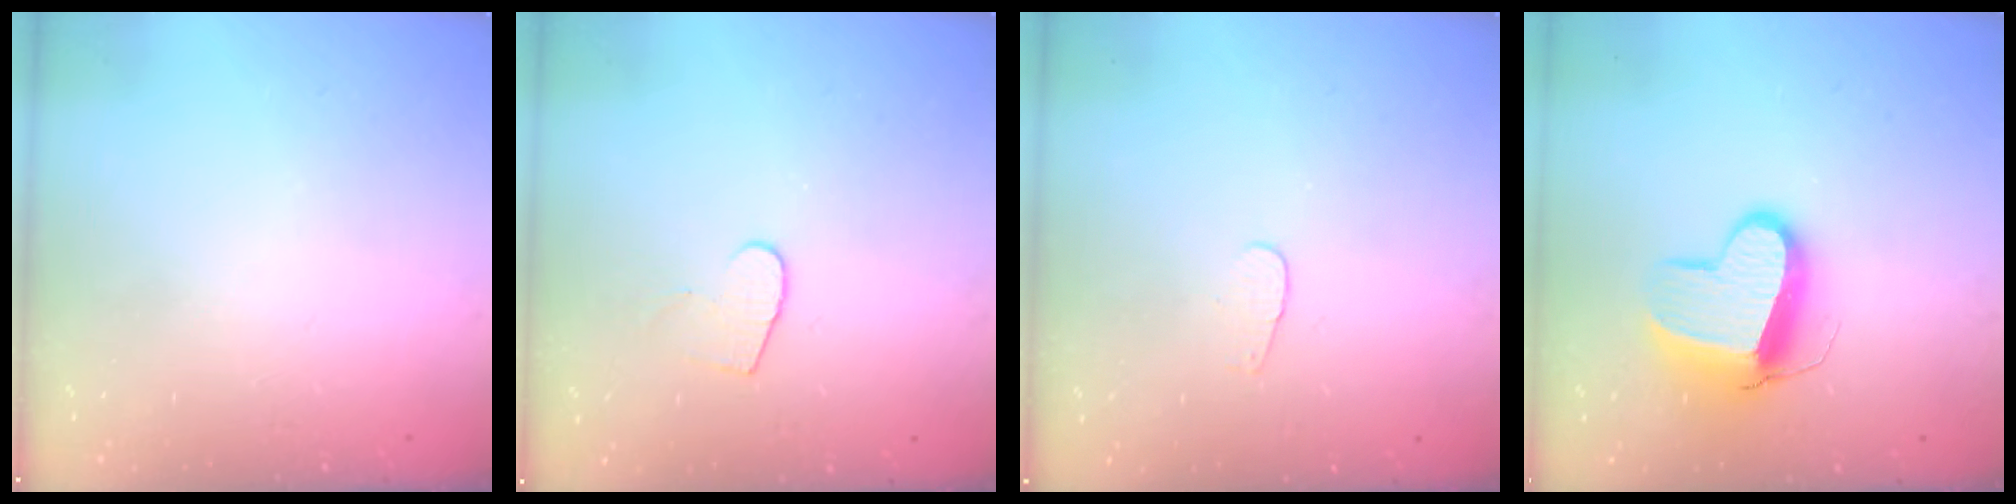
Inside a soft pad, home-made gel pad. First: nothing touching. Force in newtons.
{"total": 5.8, "press": 5.8, "slide": 0.4}
{"total": 3.2, "press": 3.2, "slide": 0.3}
{"total": 12.0, "press": 11.9, "slide": 1.2}